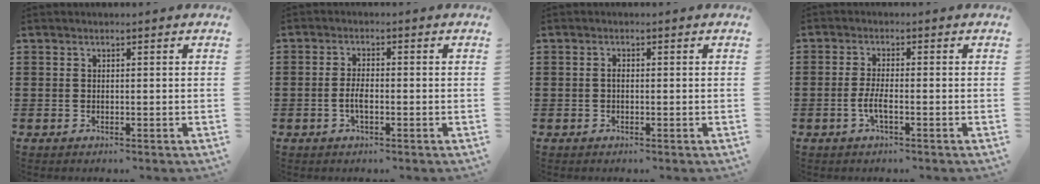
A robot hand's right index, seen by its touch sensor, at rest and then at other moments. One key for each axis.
{"total": 2.9, "fx": -0.8, "fy": 0.8, "fz": 2.7, "tx": -0.067, "ty": -0.007, "tz": -0.018}
{"total": 0.9, "fx": -0.2, "fy": 0.4, "fz": 0.7, "tx": -0.016, "ty": -0.003, "tz": -0.003}
{"total": 3.2, "fx": -1.2, "fy": 0.4, "fz": 3.0, "tx": -0.067, "ty": -0.007, "tz": -0.025}